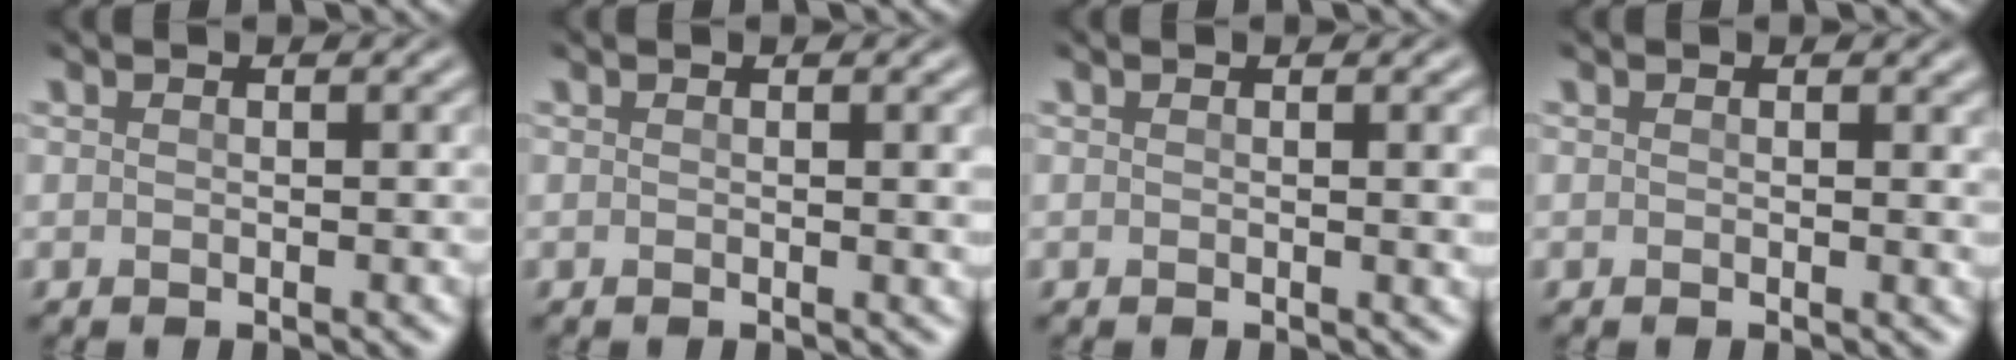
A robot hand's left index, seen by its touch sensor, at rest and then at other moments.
{"total": 1.8, "force": [0.2, 0.5, 1.7], "torque": [-0.014, 0.001, 0.000]}
{"total": 1.9, "force": [0.3, 0.6, 1.8], "torque": [-0.015, 0.002, 0.000]}
{"total": 0.6, "force": [0.3, 0.1, 0.5], "torque": [-0.003, -0.003, 0.003]}